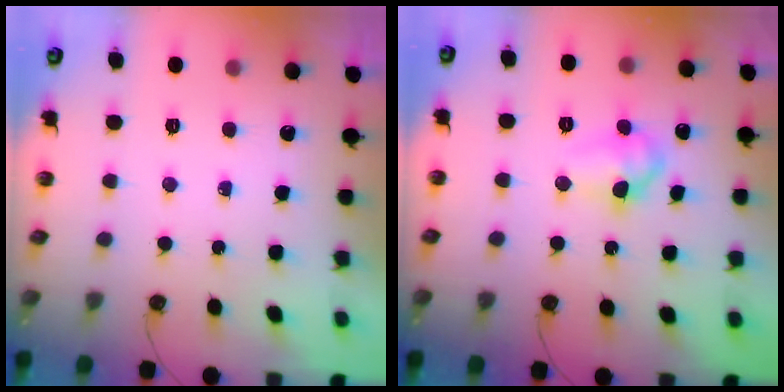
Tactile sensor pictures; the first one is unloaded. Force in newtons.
{"total": 8.3, "press": 8.3, "slide": 0.8}